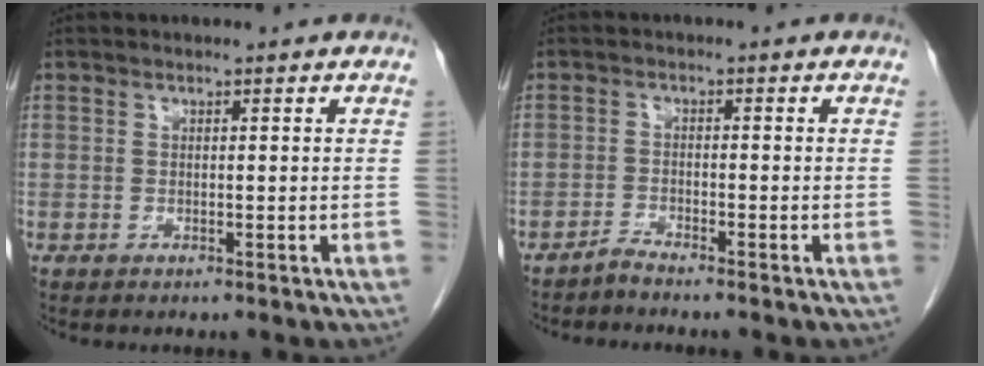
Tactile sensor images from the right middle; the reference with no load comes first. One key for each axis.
{"total": 1.6, "fx": -1.6, "fy": -0.3, "fz": 0.1, "tx": -0.002, "ty": -0.004, "tz": -0.033}